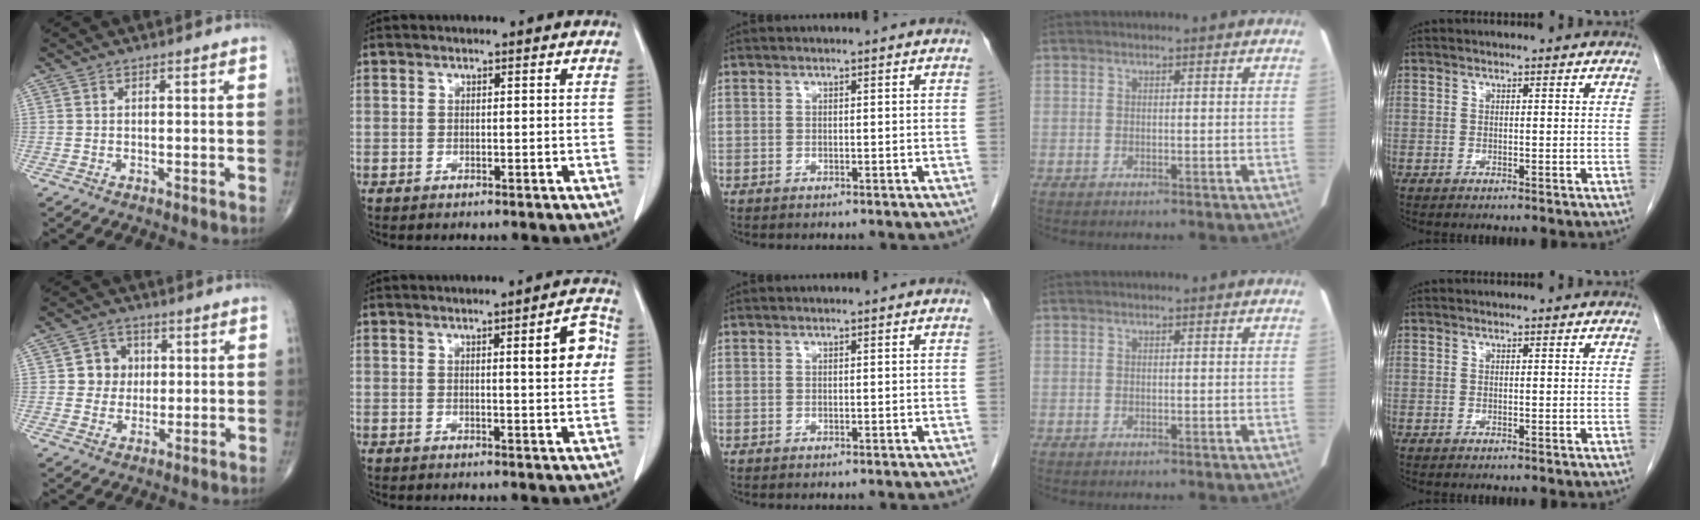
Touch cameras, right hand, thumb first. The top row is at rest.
{"thumb": {"total": 6.0, "force": [1.0, 5.6, 1.9], "torque": [0.007, 0.005, 0.012]}, "index": {"total": 6.0, "force": [1.5, 1.0, 5.7], "torque": [-0.069, 0.006, 0.018]}, "middle": {"total": 1.4, "force": [-1.3, 0.0, 0.4], "torque": [-0.008, -0.001, -0.018]}}